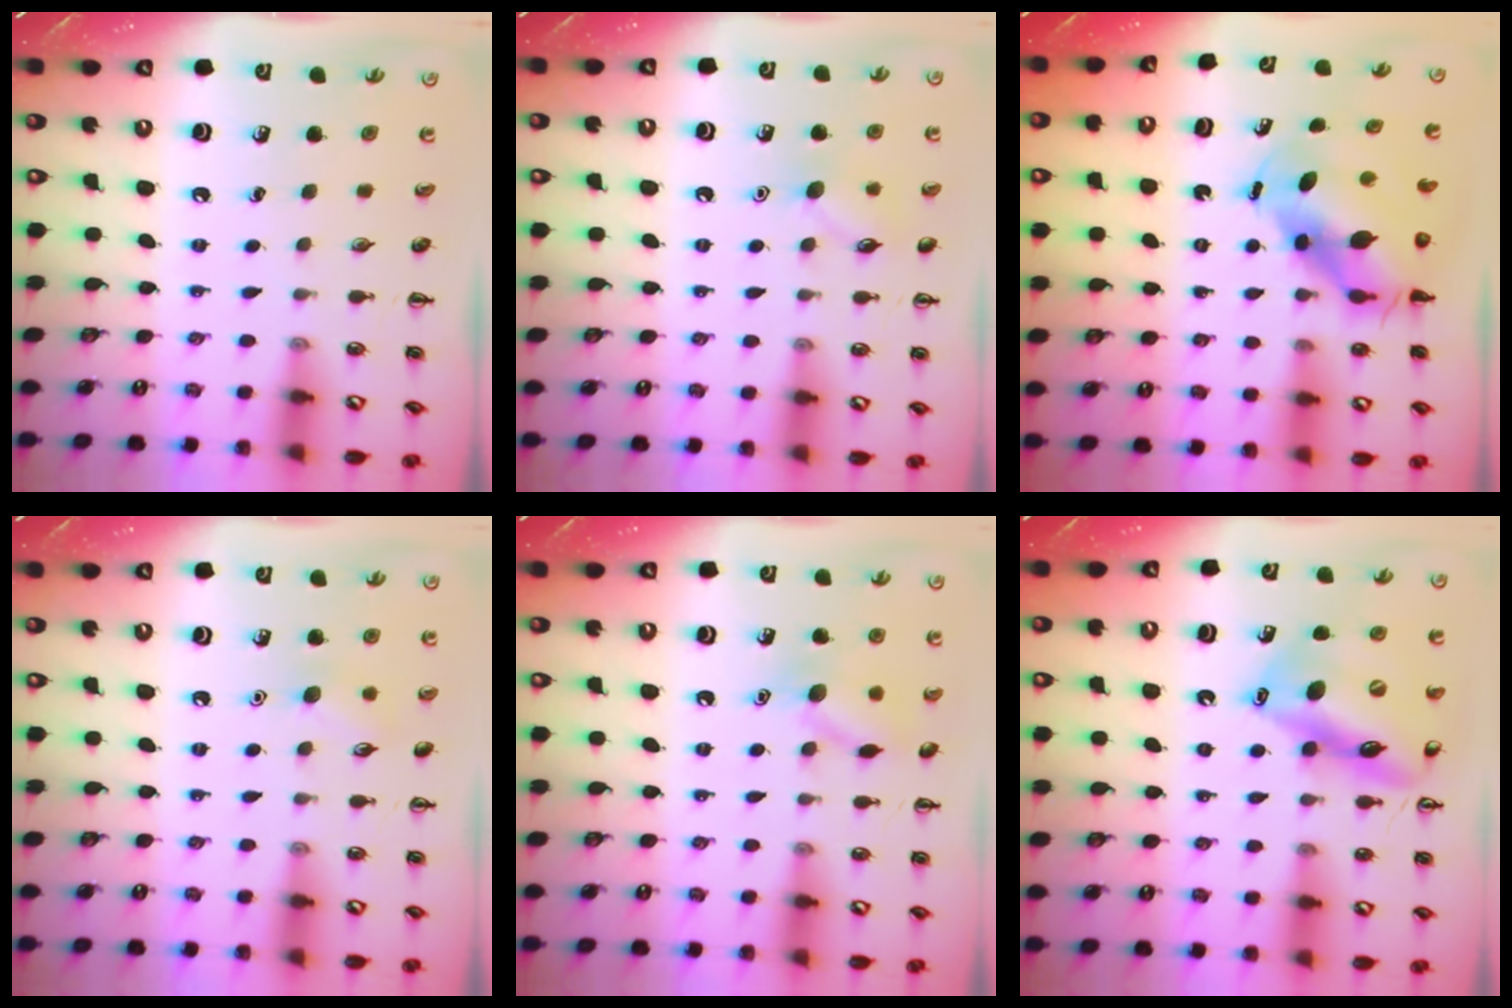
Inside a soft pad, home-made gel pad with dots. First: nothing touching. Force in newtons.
{"total": 8.7, "press": 8.5, "slide": 1.8}
{"total": 8.4, "press": 8.2, "slide": 1.9}
{"total": 6.9, "press": 6.7, "slide": 1.9}
{"total": 9.9, "press": 9.9, "slide": 0.6}
{"total": 17.2, "press": 17.1, "slide": 1.7}